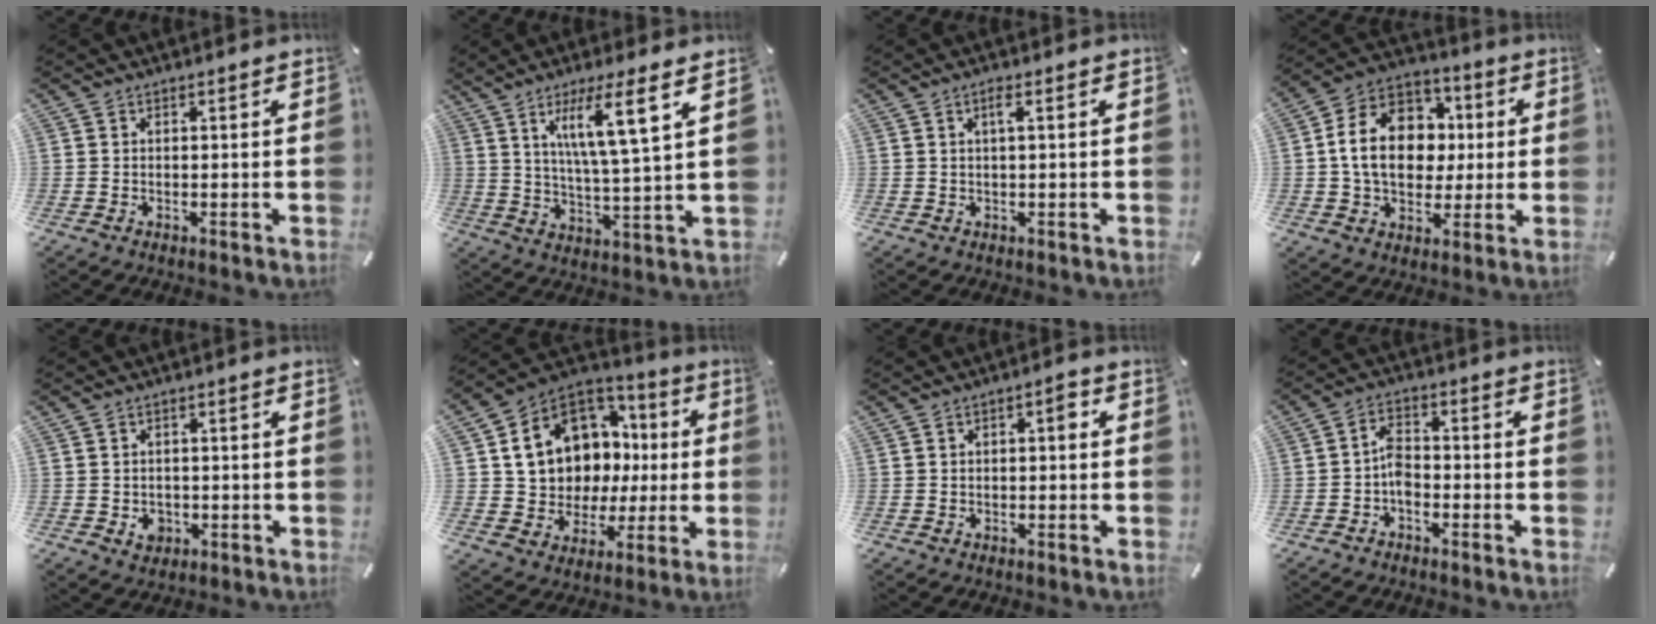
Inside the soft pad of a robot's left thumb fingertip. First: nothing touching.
{"total": 11.7, "force": [6.4, 0.8, 9.8], "torque": [-0.180, -0.019, 0.099]}
{"total": 2.1, "force": [0.5, 0.2, 2.1], "torque": [-0.042, 0.002, 0.007]}
{"total": 15.5, "force": [0.5, 12.6, 9.0], "torque": [-0.173, 0.014, 0.011]}
{"total": 3.7, "force": [-1.0, 3.2, 1.5], "torque": [-0.009, 0.000, -0.018]}
{"total": 12.9, "force": [4.2, 11.2, 5.0], "torque": [-0.106, -0.047, 0.095]}
{"total": 2.9, "force": [-0.1, 1.4, 2.5], "torque": [-0.041, 0.012, -0.008]}
{"total": 5.2, "force": [-2.0, 3.3, 3.6], "torque": [-0.073, 0.014, -0.038]}